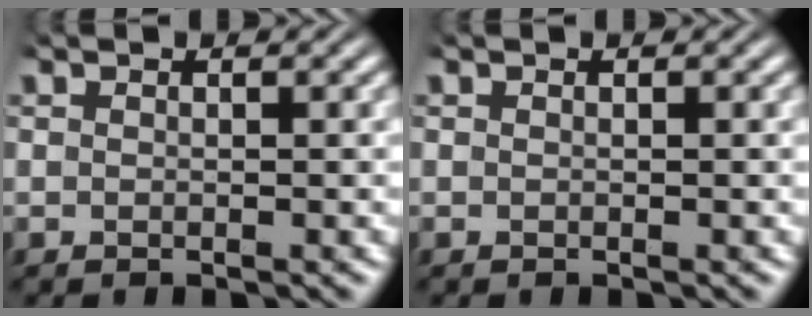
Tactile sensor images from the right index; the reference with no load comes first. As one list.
[{"total": 0.0}]